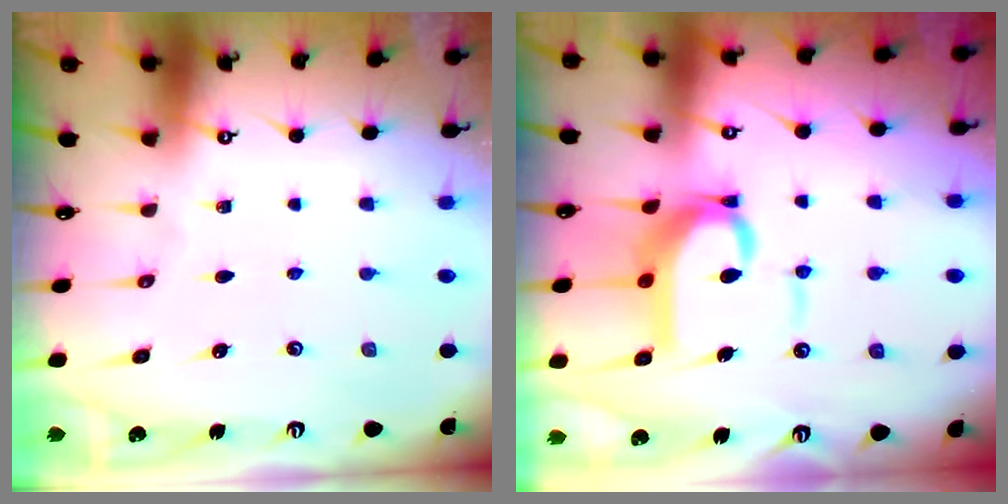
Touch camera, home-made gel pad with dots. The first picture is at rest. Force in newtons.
{"total": 8.2, "press": 8.1, "slide": 1.2}